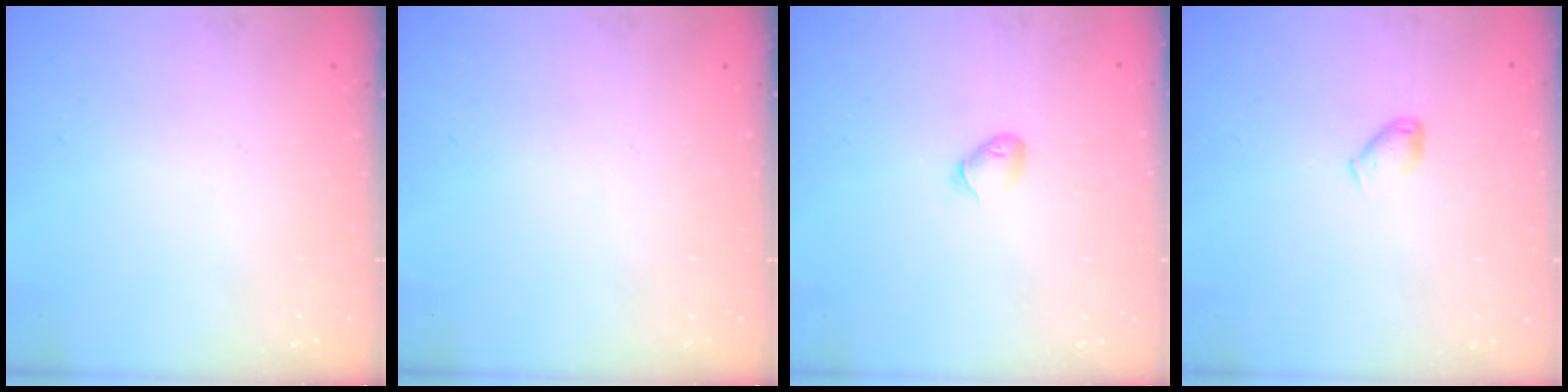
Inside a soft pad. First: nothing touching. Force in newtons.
{"total": 0.0}
{"total": 3.5, "press": 3.4, "slide": 0.8}
{"total": 3.7, "press": 3.6, "slide": 0.7}